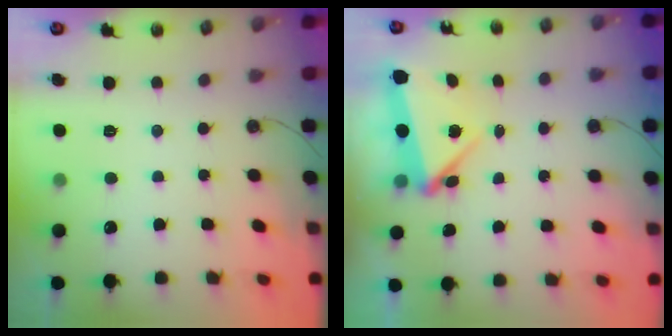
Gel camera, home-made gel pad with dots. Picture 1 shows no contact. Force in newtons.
{"total": 7.0, "press": 6.9, "slide": 0.6}